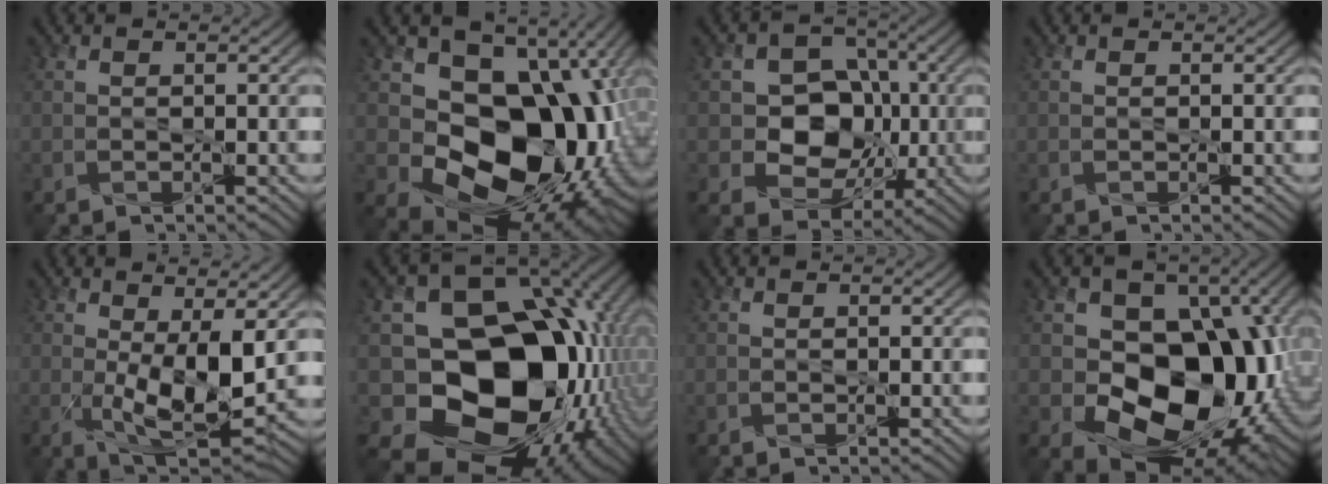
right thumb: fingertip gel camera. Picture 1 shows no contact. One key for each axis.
{"total": 18.2, "fx": -0.2, "fy": 14.1, "fz": 11.4, "tx": -0.167, "ty": -0.054, "tz": 0.029}
{"total": 10.2, "fx": -0.4, "fy": 8.6, "fz": 5.4, "tx": -0.099, "ty": 0.003, "tz": -0.028}
{"total": 0.0}
{"total": 9.1, "fx": 0.1, "fy": 3.4, "fz": 8.4, "tx": -0.166, "ty": -0.015, "tz": 0.011}
{"total": 19.9, "fx": -2.4, "fy": 15.7, "fz": 12.0, "tx": -0.223, "ty": -0.058, "tz": -0.006}
{"total": 0.0}
{"total": 16.8, "fx": -1.7, "fy": 12.1, "fz": 11.5, "tx": -0.139, "ty": -0.023, "tz": -0.030}